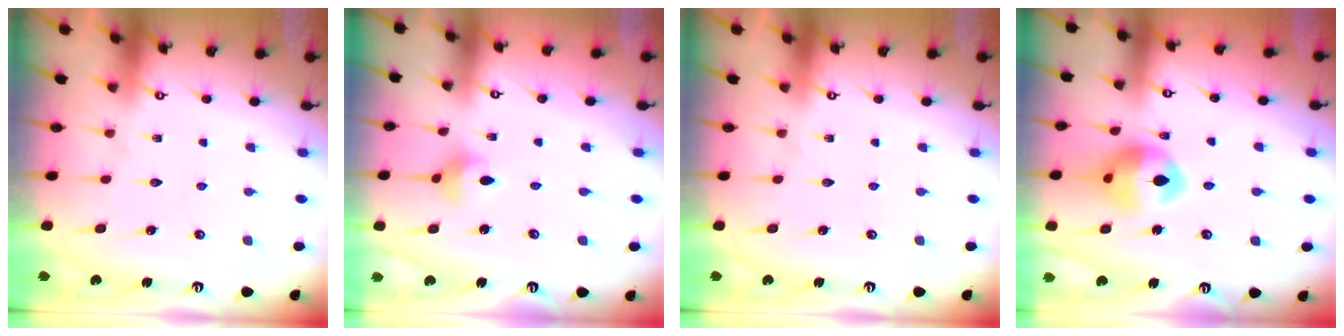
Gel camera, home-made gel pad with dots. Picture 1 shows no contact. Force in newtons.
{"total": 2.7, "press": 2.7, "slide": 0.4}
{"total": 0.0}
{"total": 13.2, "press": 13.2, "slide": 1.6}